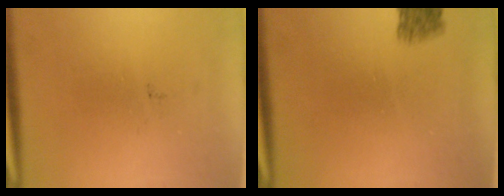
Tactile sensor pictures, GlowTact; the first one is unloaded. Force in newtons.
{"total": 2.9}